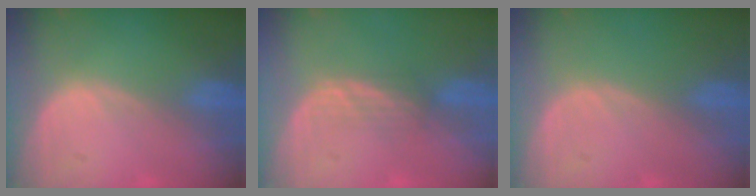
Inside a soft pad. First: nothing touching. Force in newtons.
{"total": 2.3, "press": 2.2, "slide": 0.5}
{"total": 0.0}